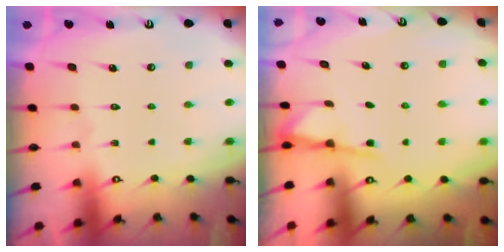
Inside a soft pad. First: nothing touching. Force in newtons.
{"total": 2.2, "press": 2.2, "slide": 0.3}